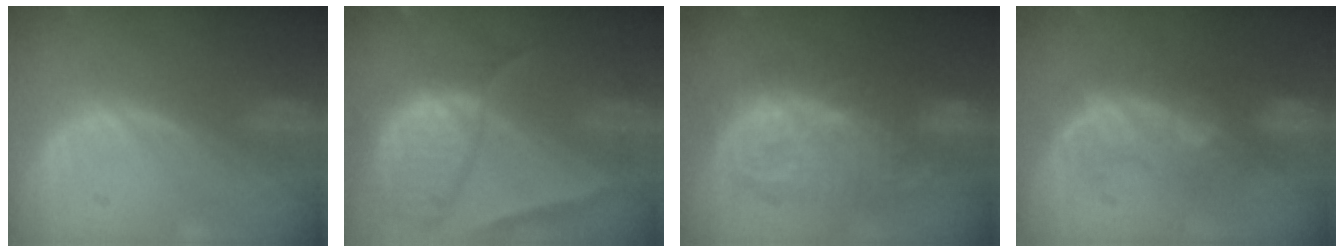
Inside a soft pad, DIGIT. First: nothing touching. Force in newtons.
{"total": 10.7, "press": 8.9, "slide": 5.9}
{"total": 10.8, "press": 10.8, "slide": 0.5}
{"total": 8.8, "press": 8.2, "slide": 3.2}